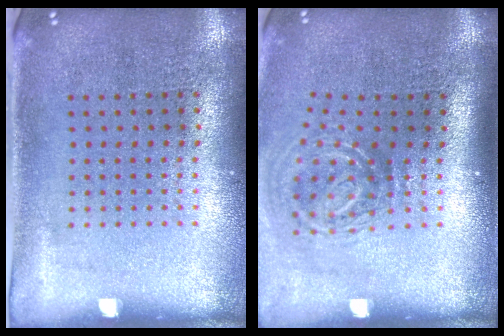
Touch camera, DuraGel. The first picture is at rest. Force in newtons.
{"total": 2.0, "press": 1.2, "slide": 1.6}